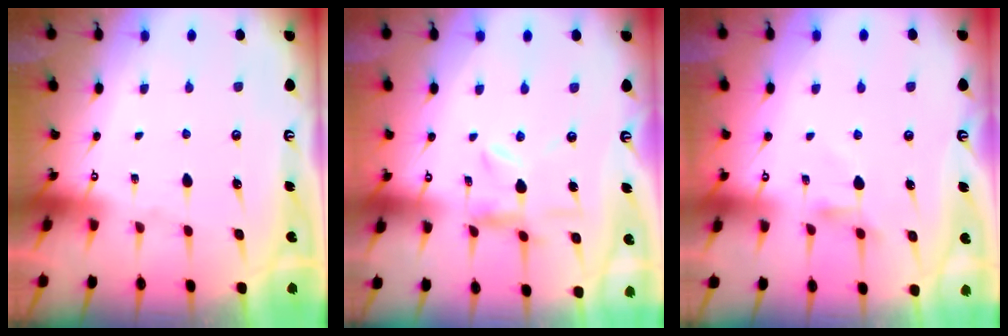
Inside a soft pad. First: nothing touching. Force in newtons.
{"total": 5.6, "press": 5.6, "slide": 0.5}
{"total": 3.6, "press": 3.6, "slide": 0.4}